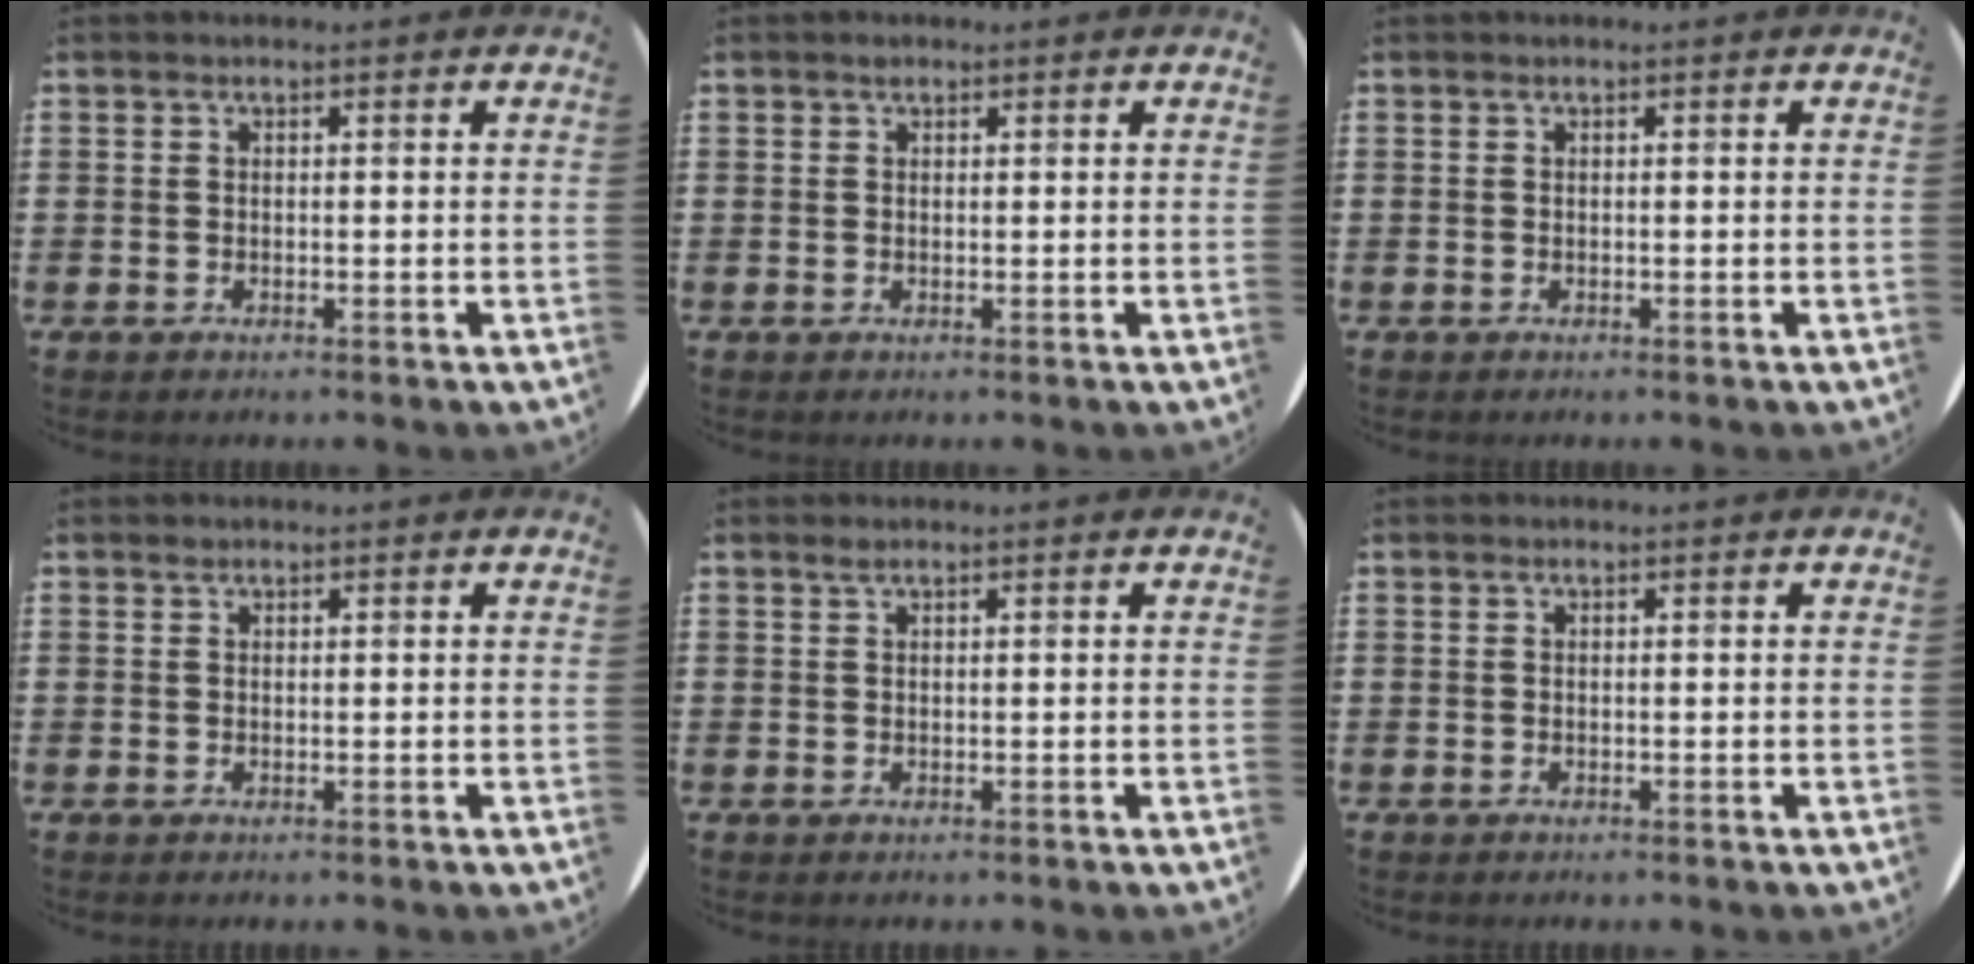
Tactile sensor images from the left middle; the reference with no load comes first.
{"total": 0.5, "force": [0.4, 0.3, 0.1], "torque": [0.006, 0.000, 0.005]}
{"total": 0.0}
{"total": 0.0}
{"total": 0.5, "force": [0.4, 0.0, 0.3], "torque": [-0.006, 0.001, 0.007]}
{"total": 0.0}